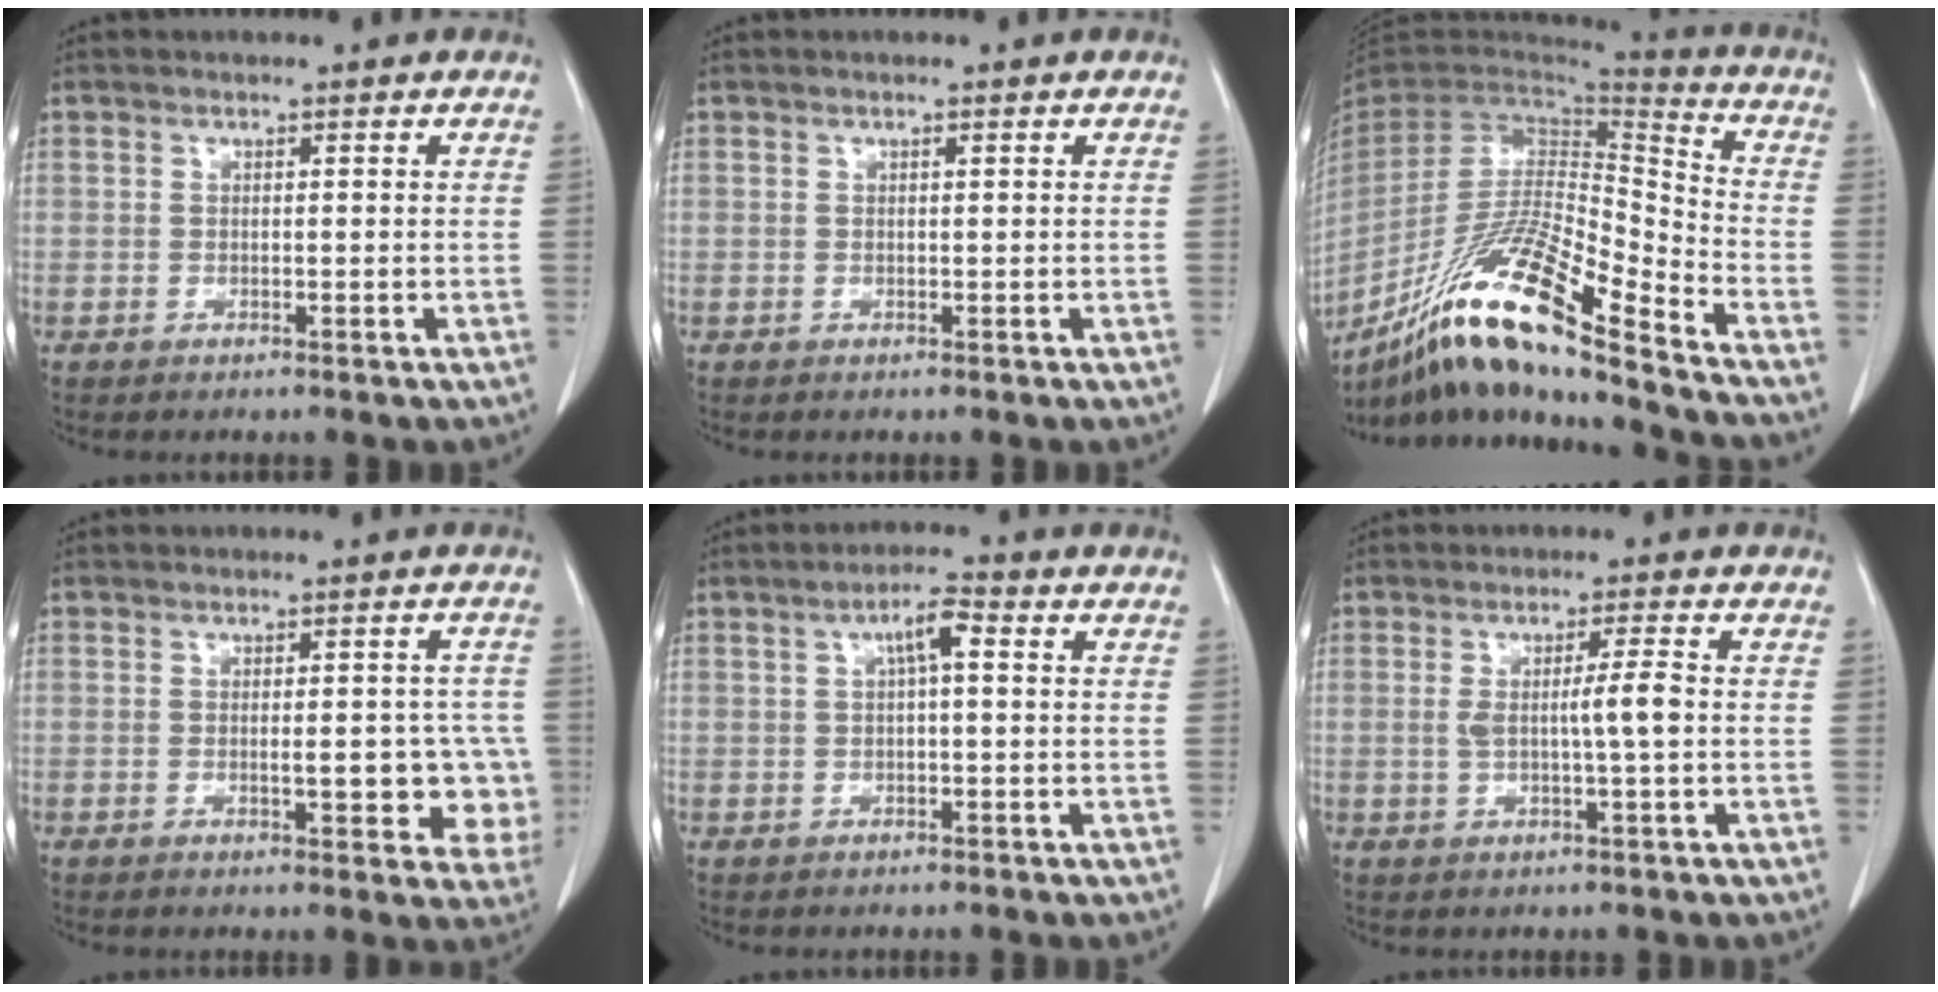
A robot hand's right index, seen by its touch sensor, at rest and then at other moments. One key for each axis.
{"total": 0.0}
{"total": 20.9, "fx": -14.8, "fy": 1.0, "fz": 14.7, "tx": -0.295, "ty": -0.033, "tz": -0.277}
{"total": 8.0, "fx": -1.4, "fy": 2.9, "fz": 7.3, "tx": -0.077, "ty": 0.008, "tz": -0.017}
{"total": 4.0, "fx": 0.9, "fy": 0.7, "fz": 3.8, "tx": -0.068, "ty": 0.013, "tz": 0.013}
{"total": 4.5, "fx": -0.1, "fy": -0.3, "fz": 4.5, "tx": -0.082, "ty": -0.002, "tz": -0.001}